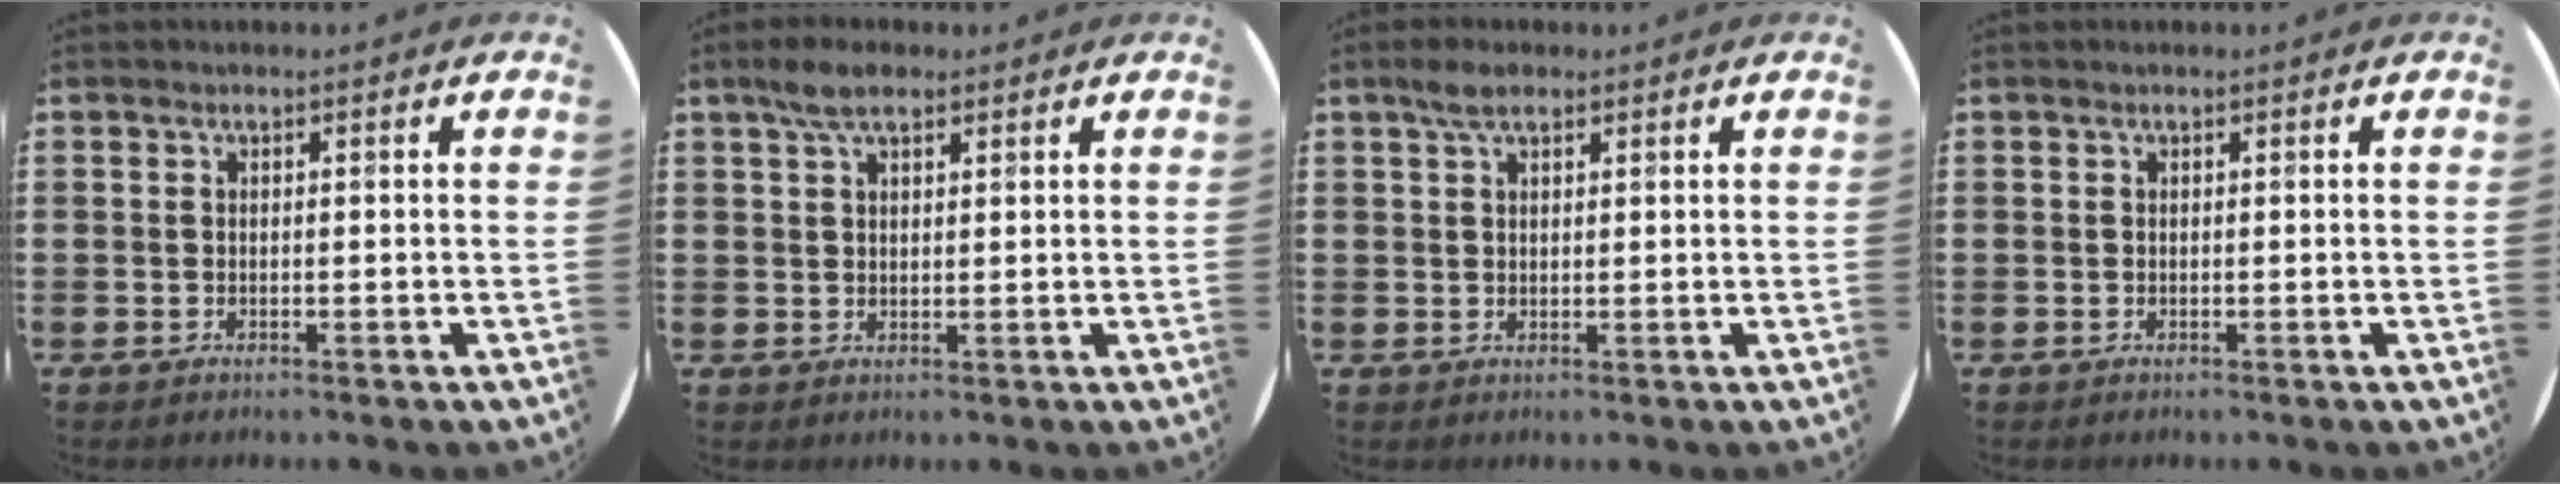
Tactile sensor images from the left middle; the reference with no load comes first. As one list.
[{"total": 4.1, "force": [2.9, 1.7, 2.2], "torque": [-0.041, 0.005, 0.051]}, {"total": 2.3, "force": [1.6, 1.1, 1.3], "torque": [-0.020, 0.004, 0.026]}, {"total": 0.0}]